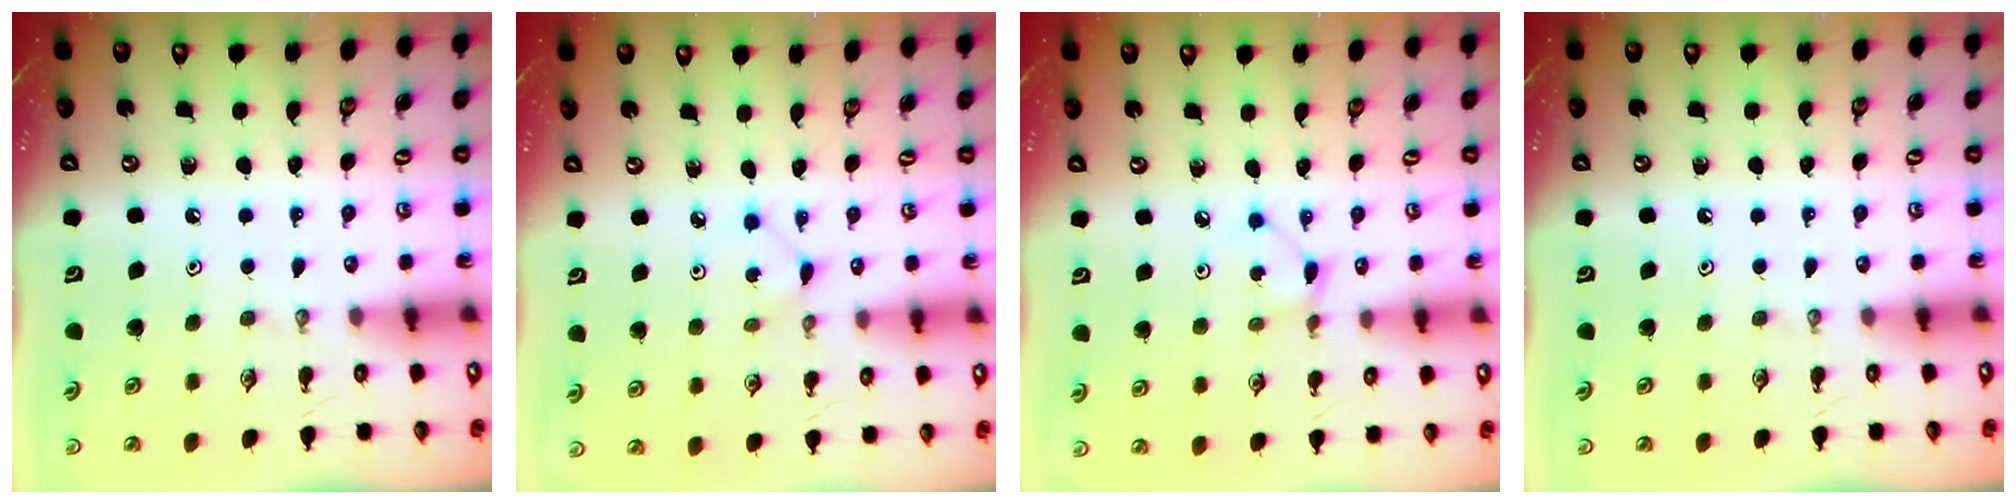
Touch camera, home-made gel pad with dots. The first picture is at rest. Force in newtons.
{"total": 2.4, "press": 2.4, "slide": 0.3}
{"total": 1.9, "press": 1.9, "slide": 0.1}
{"total": 0.0}